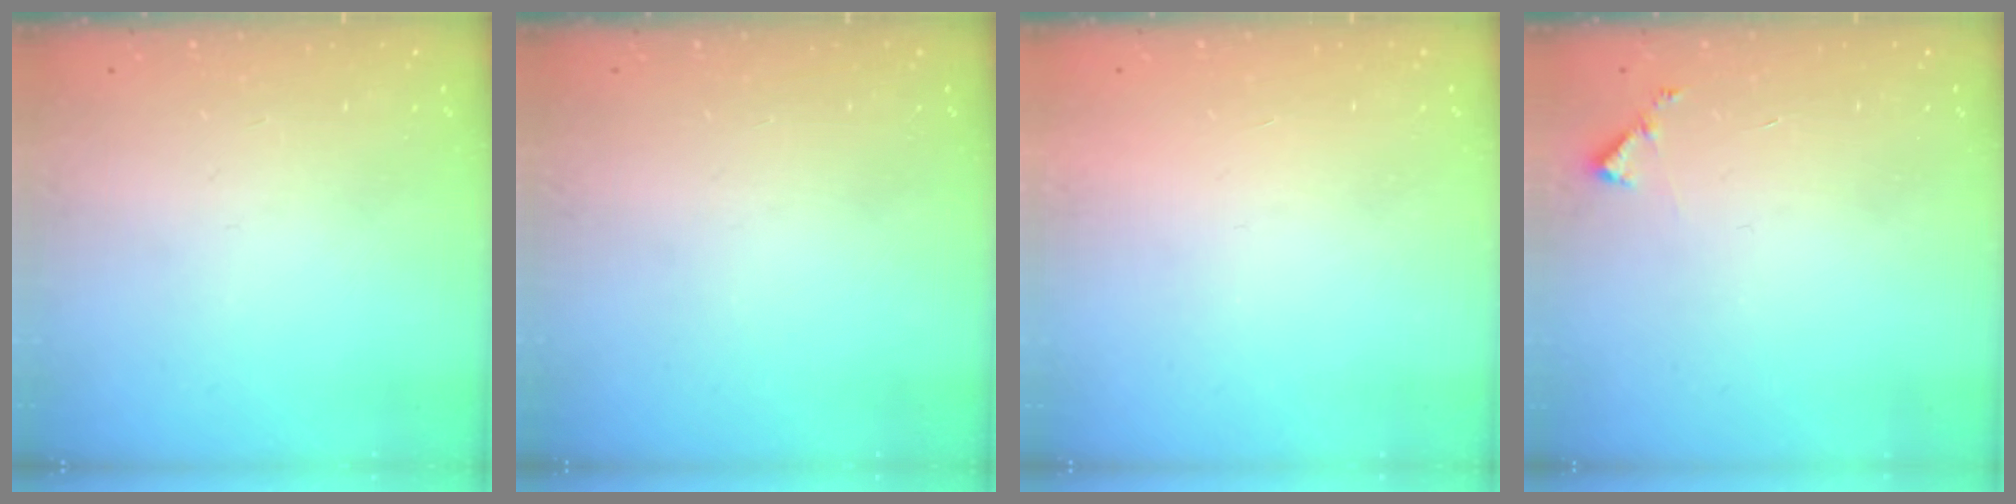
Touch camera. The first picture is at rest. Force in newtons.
{"total": 0.0}
{"total": 1.6, "press": 1.6, "slide": 0.1}
{"total": 3.6, "press": 3.6, "slide": 0.3}